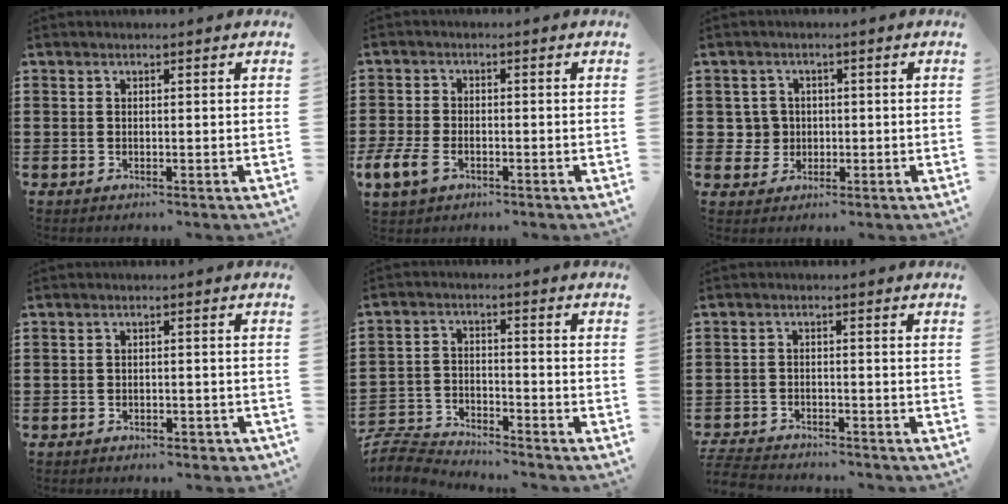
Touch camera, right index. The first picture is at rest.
{"total": 3.9, "force": [-1.9, 2.2, 2.6], "torque": [-0.080, -0.007, -0.044]}
{"total": 3.3, "force": [-0.3, 3.2, 0.6], "torque": [-0.036, 0.004, -0.011]}
{"total": 1.6, "force": [-1.5, 0.4, 0.2], "torque": [-0.011, -0.001, -0.031]}
{"total": 5.8, "force": [-5.7, 0.7, 0.6], "torque": [-0.029, 0.004, -0.119]}
{"total": 3.6, "force": [-3.6, 0.2, 0.3], "torque": [-0.016, -0.005, -0.078]}